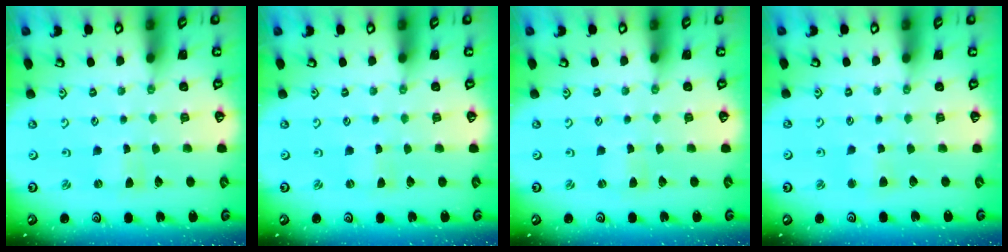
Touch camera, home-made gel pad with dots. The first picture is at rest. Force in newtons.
{"total": 0.0}
{"total": 0.0}
{"total": 2.7, "press": 2.7, "slide": 0.4}